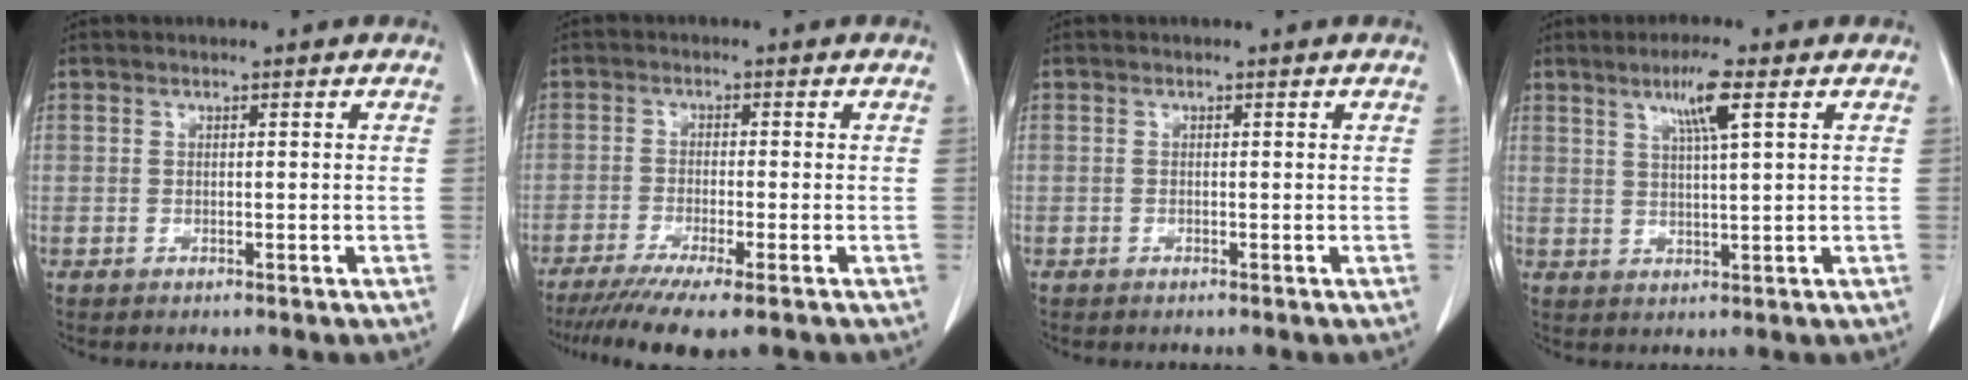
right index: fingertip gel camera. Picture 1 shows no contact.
{"total": 8.6, "force": [-6.2, 0.5, 6.0], "torque": [-0.095, -0.019, -0.099]}
{"total": 0.0}
{"total": 5.6, "force": [2.8, -0.1, 4.9], "torque": [-0.088, 0.001, 0.049]}